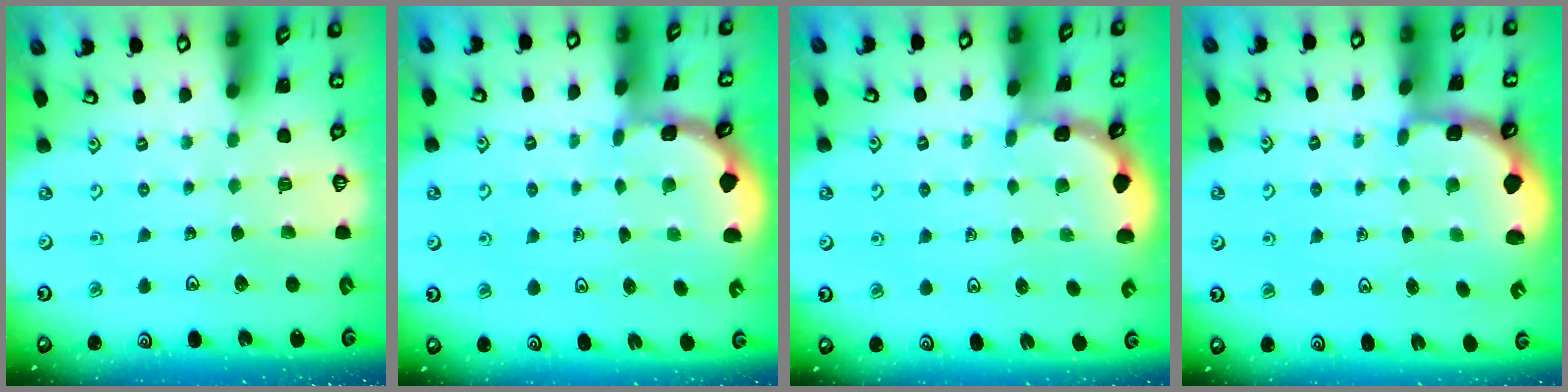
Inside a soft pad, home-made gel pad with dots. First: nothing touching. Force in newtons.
{"total": 1.6, "press": 1.6, "slide": 0.1}
{"total": 1.5, "press": 1.5, "slide": 0.2}
{"total": 2.2, "press": 1.9, "slide": 1.1}